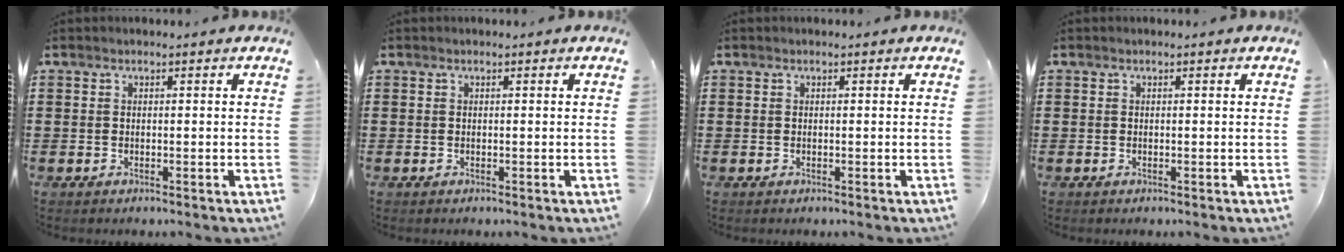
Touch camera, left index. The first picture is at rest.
{"total": 0.0}
{"total": 0.0}
{"total": 0.0}